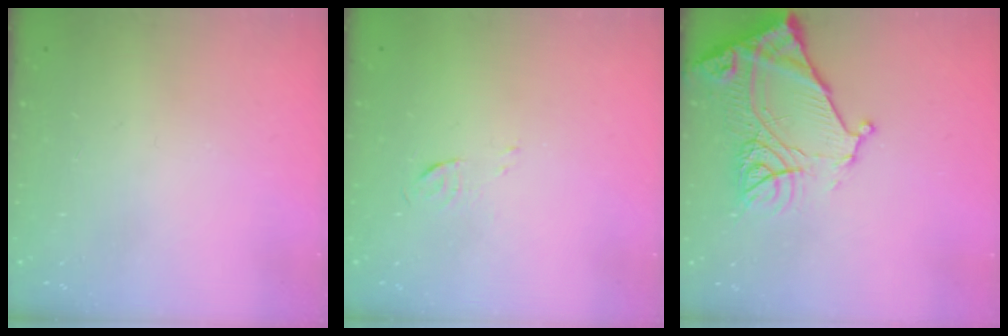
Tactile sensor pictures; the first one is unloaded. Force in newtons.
{"total": 3.9, "press": 3.7, "slide": 1.2}
{"total": 16.3, "press": 16.2, "slide": 1.7}